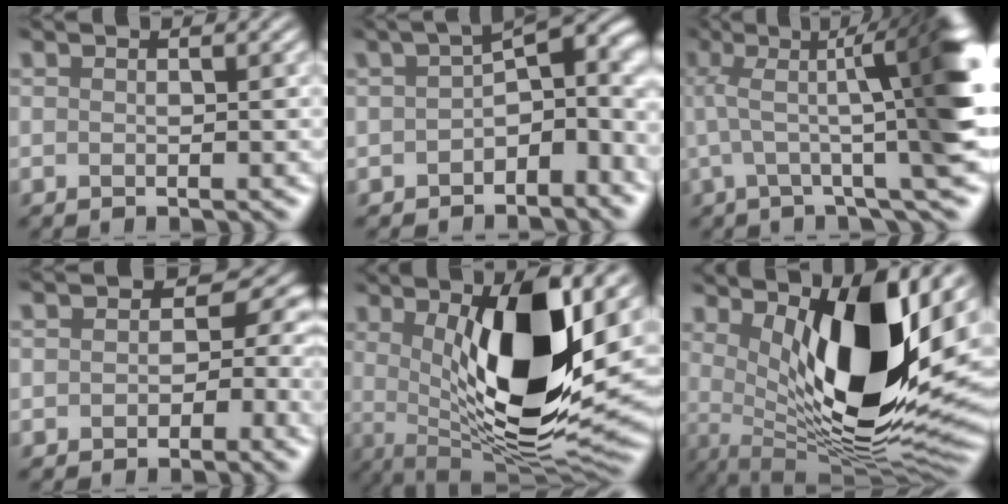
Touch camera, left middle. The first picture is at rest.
{"total": 4.7, "force": [-1.2, 2.7, 3.6], "torque": [-0.040, 0.004, -0.030]}
{"total": 7.2, "force": [1.9, 1.2, 6.9], "torque": [-0.113, 0.005, 0.032]}
{"total": 2.6, "force": [-0.3, 2.0, 1.6], "torque": [-0.010, 0.003, -0.017]}
{"total": 11.1, "force": [2.8, 3.3, 10.2], "torque": [-0.166, -0.017, 0.050]}
{"total": 12.3, "force": [3.9, 3.9, 10.9], "torque": [-0.162, -0.029, 0.067]}